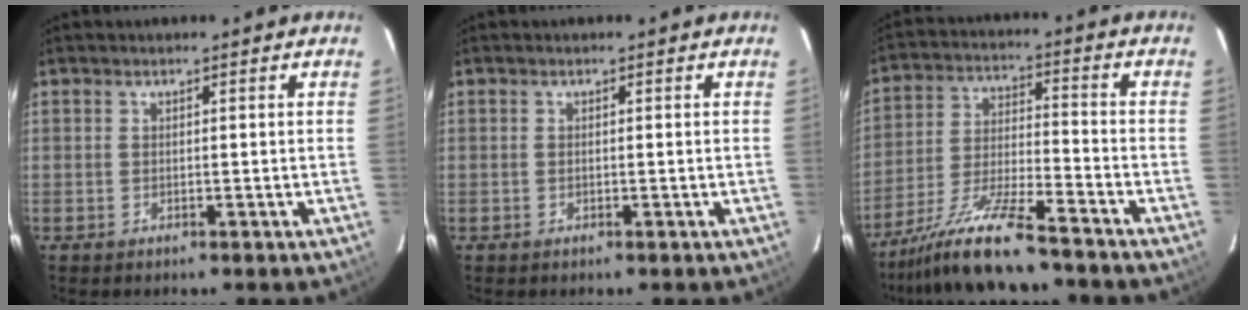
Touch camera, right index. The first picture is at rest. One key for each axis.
{"total": 0.0}
{"total": 12.8, "fx": -10.7, "fy": 1.1, "fz": 6.9, "tx": -0.147, "ty": -0.009, "tz": -0.197}